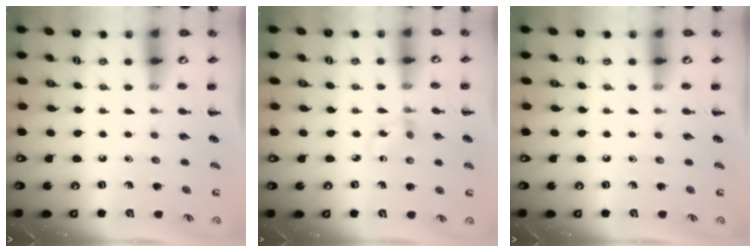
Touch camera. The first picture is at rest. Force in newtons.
{"total": 3.4, "press": 3.2, "slide": 1.1}
{"total": 0.0}